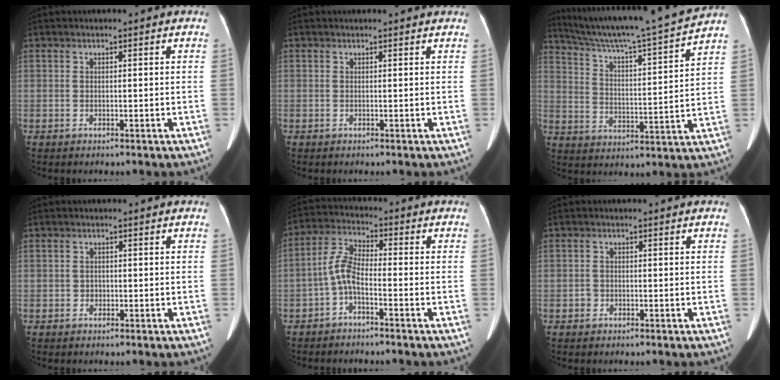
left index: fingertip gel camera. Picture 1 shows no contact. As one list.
[{"total": 1.5, "force": [1.5, 0.3, 0.2], "torque": [-0.013, 0.012, 0.009]}, {"total": 18.6, "force": [16.8, -1.7, 7.7], "torque": [-0.138, -0.024, 0.254]}, {"total": 0.8, "force": [-0.3, 0.7, 0.1], "torque": [-0.001, 0.002, -0.007]}, {"total": 5.1, "force": [-2.2, 1.7, 4.3], "torque": [-0.097, 0.016, -0.047]}, {"total": 1.0, "force": [-0.5, 0.9, 0.1], "torque": [-0.001, 0.003, -0.012]}]